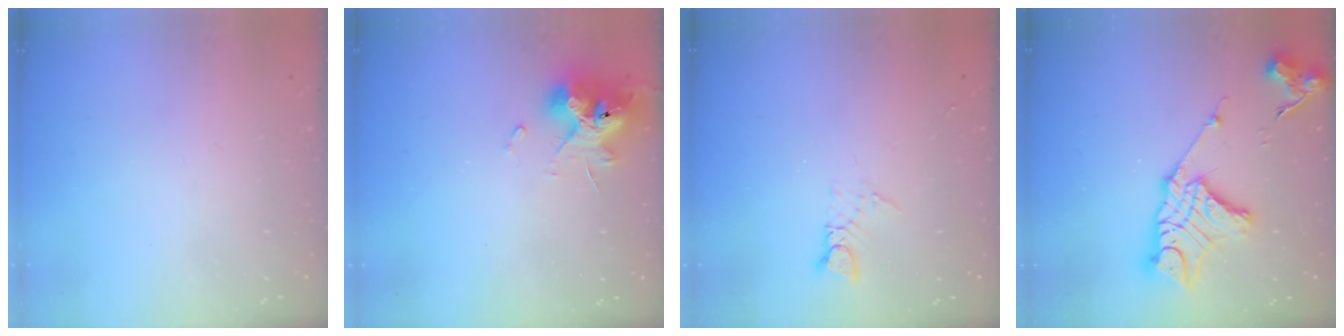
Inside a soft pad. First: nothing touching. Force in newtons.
{"total": 12.4, "press": 12.4, "slide": 1.2}
{"total": 3.1, "press": 3.1, "slide": 0.3}
{"total": 15.1, "press": 15.1, "slide": 1.2}